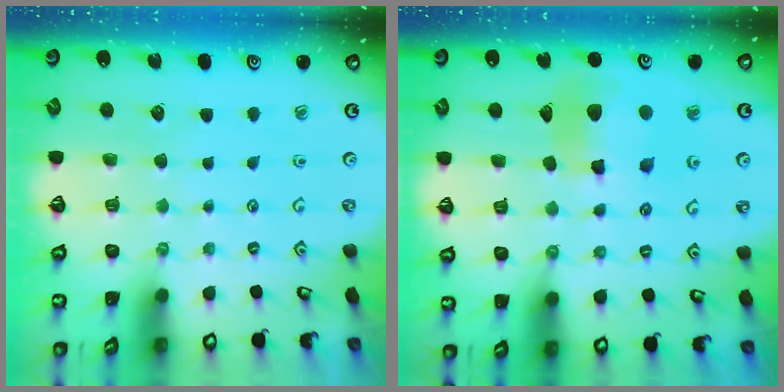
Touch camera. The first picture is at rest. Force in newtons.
{"total": 11.2, "press": 11.1, "slide": 1.2}